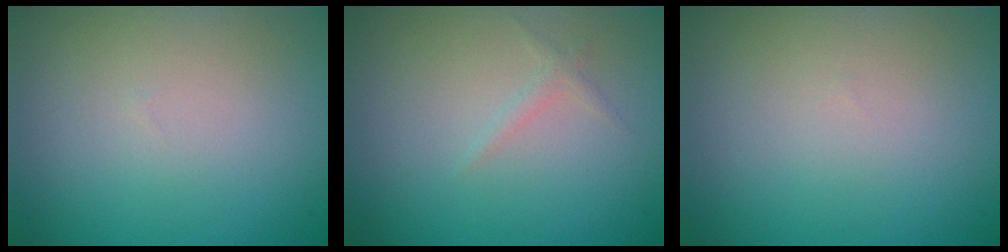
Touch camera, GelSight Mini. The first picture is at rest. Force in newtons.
{"total": 0.7, "press": 0.7, "slide": 0.1}
{"total": 0.0}